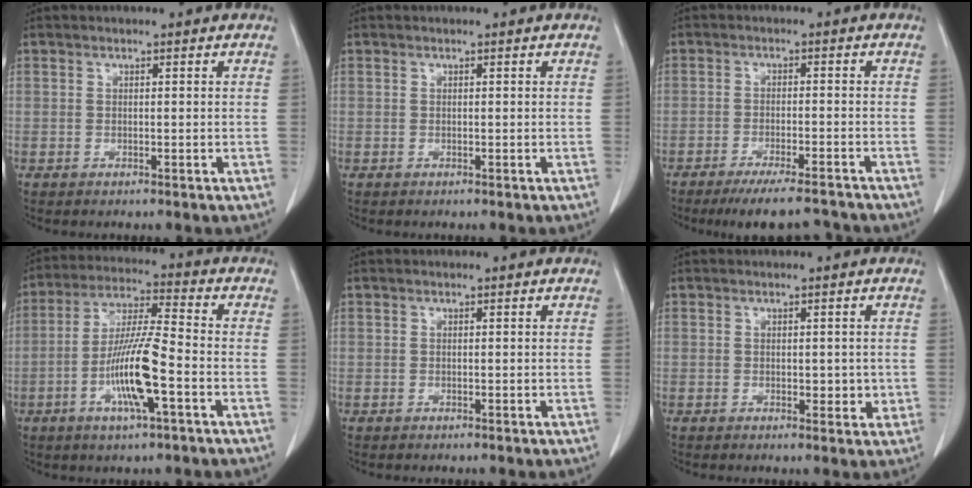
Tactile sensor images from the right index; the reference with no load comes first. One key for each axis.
{"total": 0.0}
{"total": 9.6, "fx": -8.6, "fy": 1.2, "fz": 3.9, "tx": -0.055, "ty": -0.005, "tz": -0.127}
{"total": 11.7, "fx": -3.9, "fy": 0.8, "fz": 11.0, "tx": -0.215, "ty": -0.005, "tz": -0.073}
{"total": 0.0}
{"total": 2.7, "fx": -0.2, "fy": 1.6, "fz": 2.2, "tx": -0.024, "ty": -0.003, "tz": 0.002}